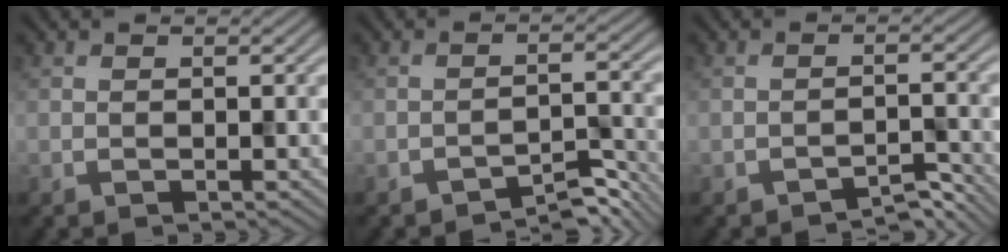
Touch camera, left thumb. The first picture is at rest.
{"total": 3.9, "force": [-3.4, 0.8, 1.8], "torque": [-0.022, 0.007, -0.052]}
{"total": 2.7, "force": [-2.5, 0.4, 1.0], "torque": [-0.010, 0.006, -0.041]}